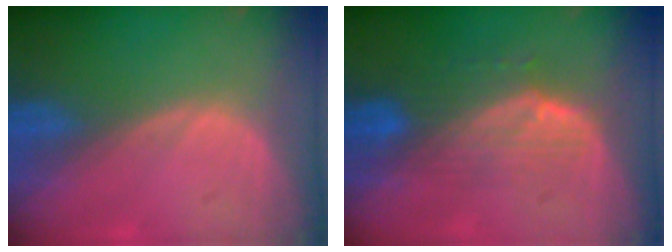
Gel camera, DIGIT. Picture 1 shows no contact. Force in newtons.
{"total": 7.5, "press": 6.7, "slide": 3.3}